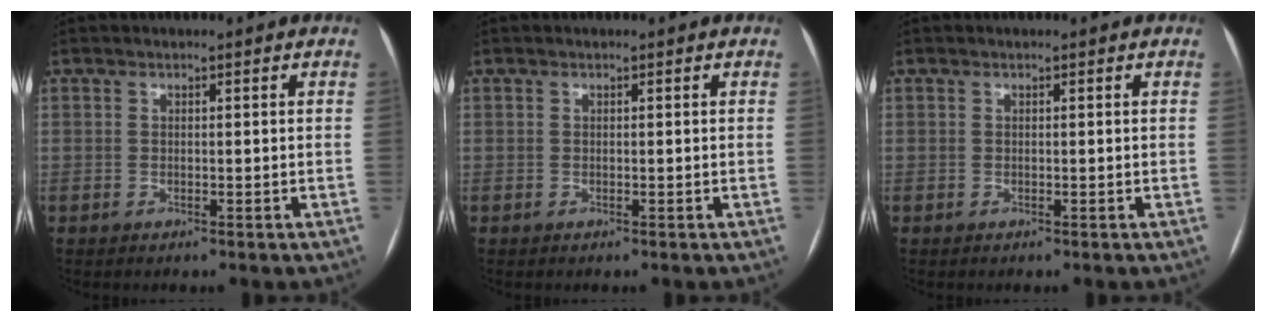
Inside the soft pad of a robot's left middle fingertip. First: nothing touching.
{"total": 0.0}
{"total": 0.0}